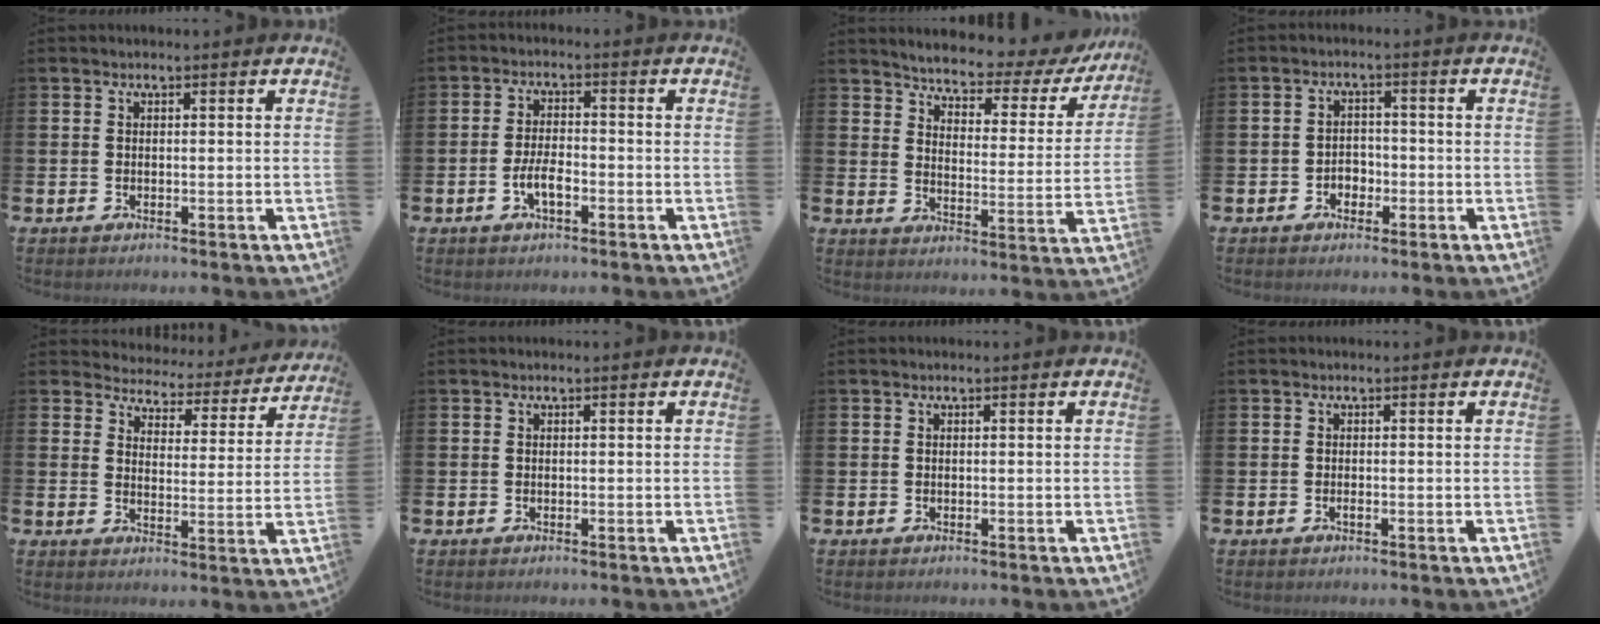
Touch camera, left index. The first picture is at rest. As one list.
[{"total": 3.6, "force": [-1.3, 1.5, 3.0], "torque": [-0.058, 0.003, -0.026]}, {"total": 4.9, "force": [4.6, 1.2, 1.4], "torque": [-0.046, -0.039, 0.069]}, {"total": 2.3, "force": [-1.3, 1.7, 0.8], "torque": [-0.016, 0.005, -0.030]}, {"total": 3.9, "force": [3.7, 1.3, 0.1], "torque": [-0.021, -0.038, 0.056]}, {"total": 0.0}, {"total": 0.0}, {"total": 0.0}]